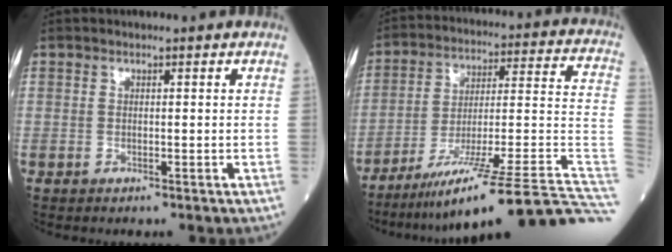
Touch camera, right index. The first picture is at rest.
{"total": 27.8, "force": [-20.3, -0.2, 19.0], "torque": [-0.172, -0.007, -0.309]}